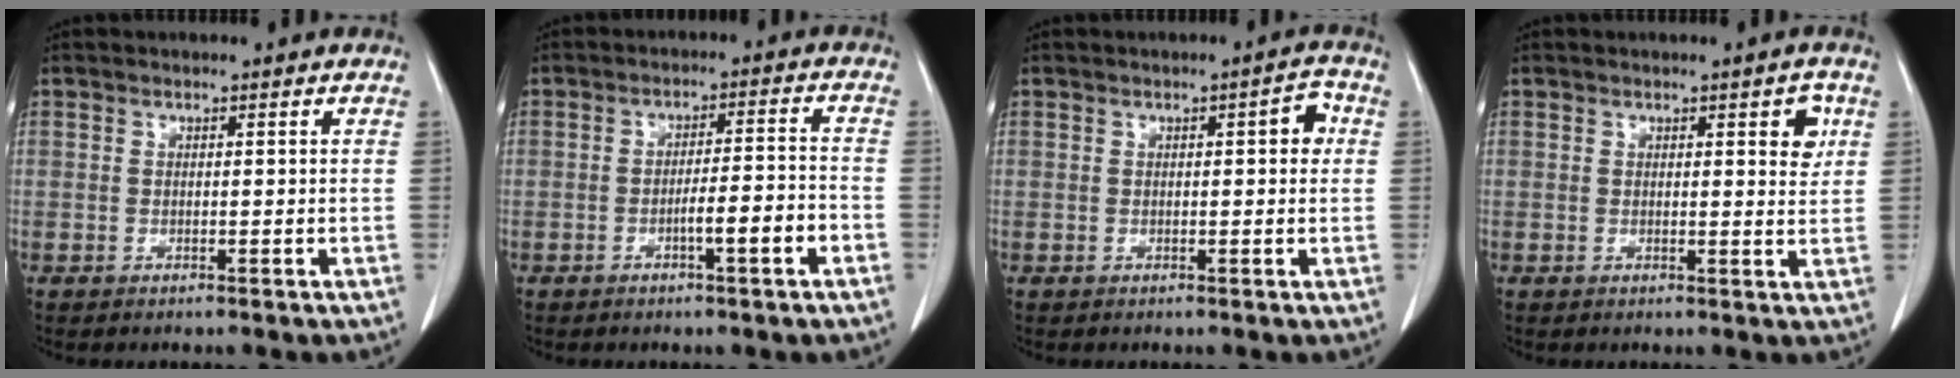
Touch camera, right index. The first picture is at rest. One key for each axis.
{"total": 5.8, "fx": -2.7, "fy": 0.1, "fz": 5.2, "tx": -0.077, "ty": 0.010, "tz": -0.039}
{"total": 3.0, "fx": 0.6, "fy": 0.9, "fz": 2.8, "tx": -0.031, "ty": 0.010, "tz": 0.004}
{"total": 3.3, "fx": 1.4, "fy": 0.8, "fz": 2.9, "tx": -0.033, "ty": -0.005, "tz": 0.016}